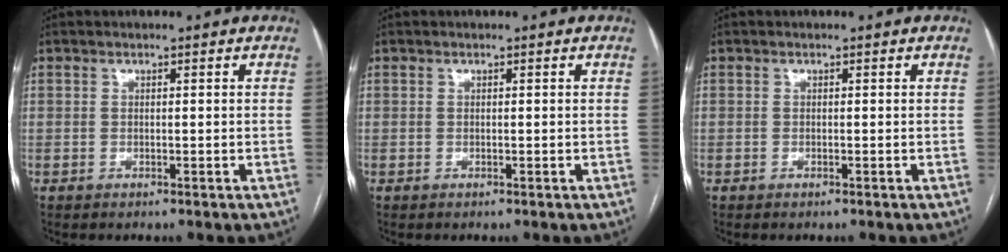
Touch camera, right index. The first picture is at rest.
{"total": 0.0}
{"total": 0.0}